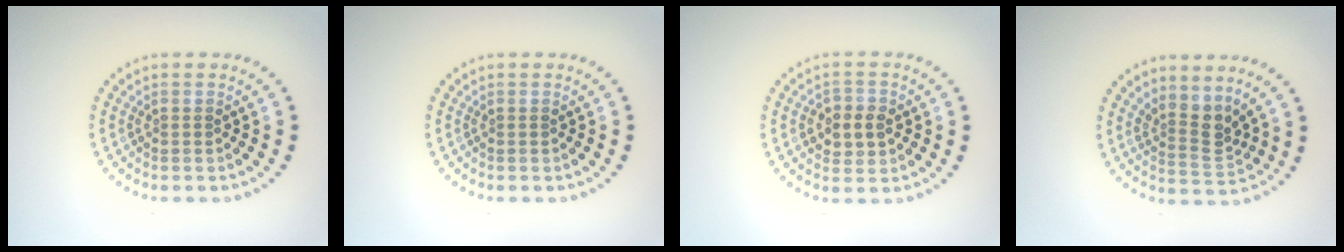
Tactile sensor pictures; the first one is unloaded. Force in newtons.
{"total": 0.0}
{"total": 2.9, "press": 2.9, "slide": 0.4}
{"total": 2.9, "press": 2.1, "slide": 2.0}